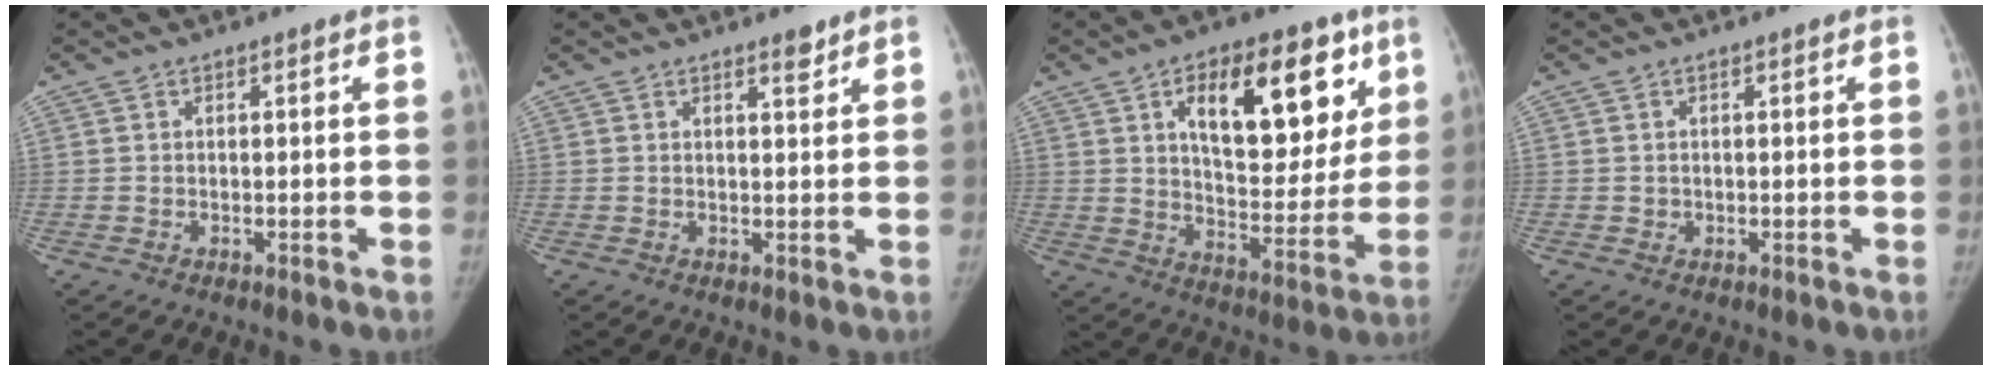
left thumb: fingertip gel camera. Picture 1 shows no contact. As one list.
[{"total": 2.0, "force": [1.6, 0.6, 1.1], "torque": [-0.010, -0.011, 0.023]}, {"total": 21.8, "force": [9.4, 11.1, 16.3], "torque": [-0.177, -0.034, 0.145]}, {"total": 0.8, "force": [0.0, 0.8, 0.1], "torque": [0.004, 0.003, 0.001]}]